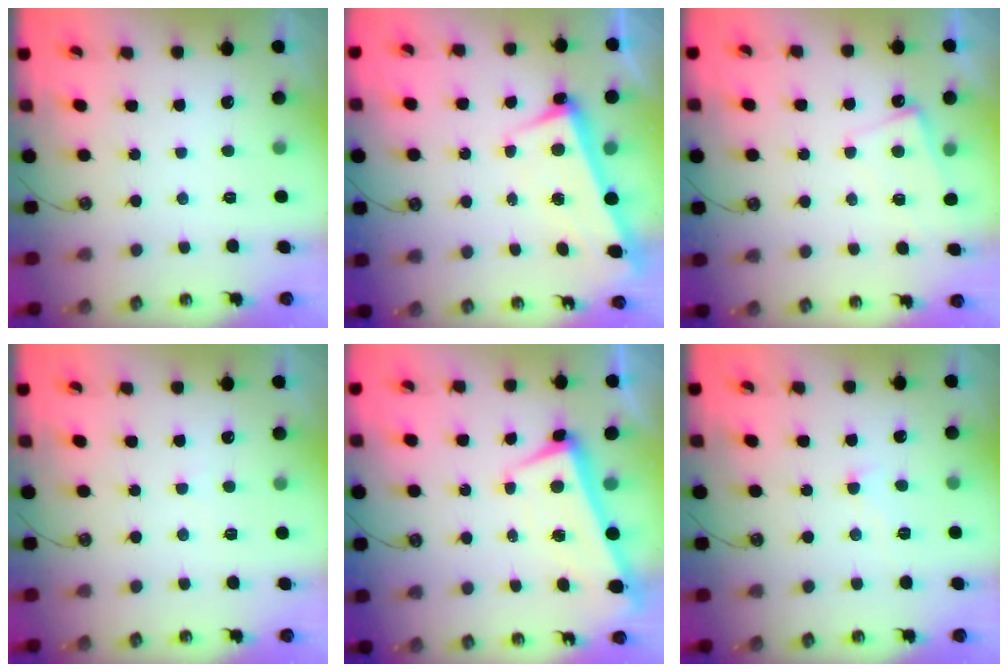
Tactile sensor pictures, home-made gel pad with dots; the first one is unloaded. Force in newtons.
{"total": 2.2, "press": 2.0, "slide": 1.0}
{"total": 4.3, "press": 4.3, "slide": 0.3}
{"total": 1.5, "press": 1.4, "slide": 0.3}
{"total": 2.0, "press": 1.9, "slide": 0.7}
{"total": 3.1, "press": 3.1, "slide": 0.2}